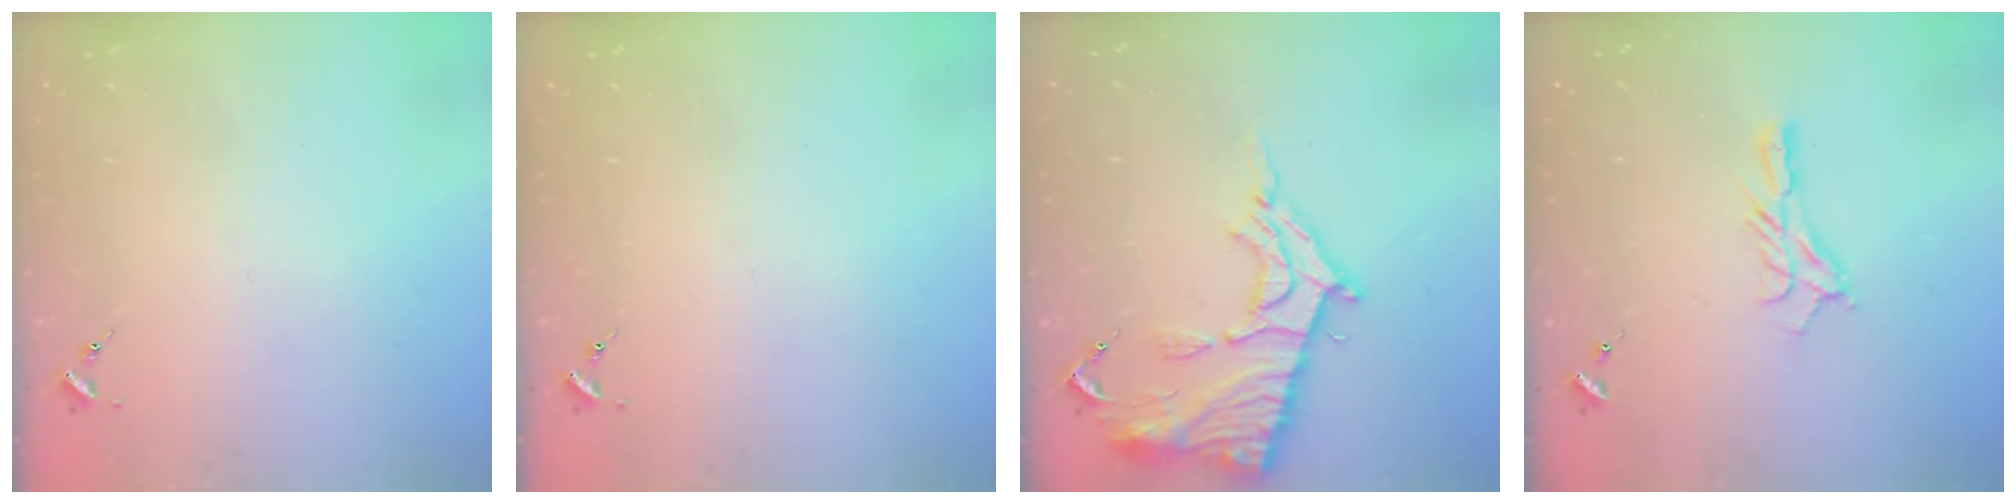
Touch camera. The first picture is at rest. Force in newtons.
{"total": 0.0}
{"total": 16.6, "press": 16.5, "slide": 1.5}
{"total": 9.5, "press": 9.5, "slide": 0.4}